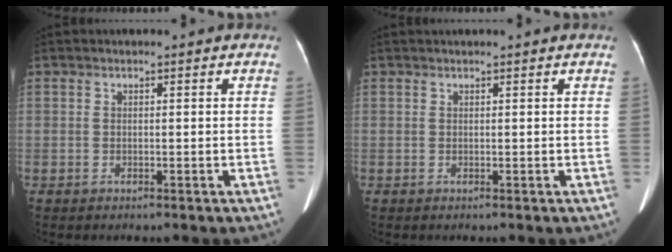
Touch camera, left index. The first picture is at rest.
{"total": 1.6, "force": [1.4, -0.1, 0.6], "torque": [-0.007, 0.025, 0.025]}